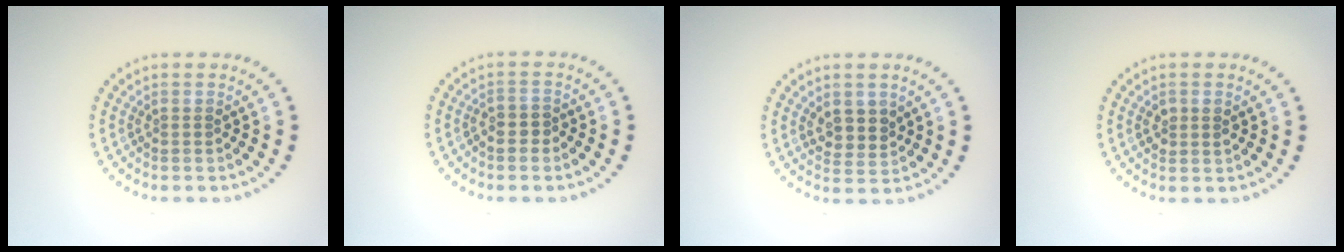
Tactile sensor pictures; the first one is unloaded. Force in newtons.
{"total": 1.2, "press": 1.0, "slide": 0.7}
{"total": 2.5, "press": 2.3, "slide": 1.0}
{"total": 1.4, "press": 1.3, "slide": 0.3}